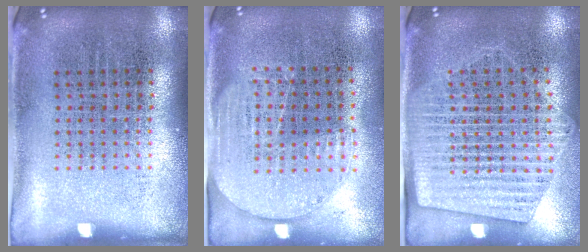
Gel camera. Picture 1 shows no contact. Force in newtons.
{"total": 1.4, "press": 1.2, "slide": 0.7}
{"total": 1.7, "press": 1.5, "slide": 0.8}